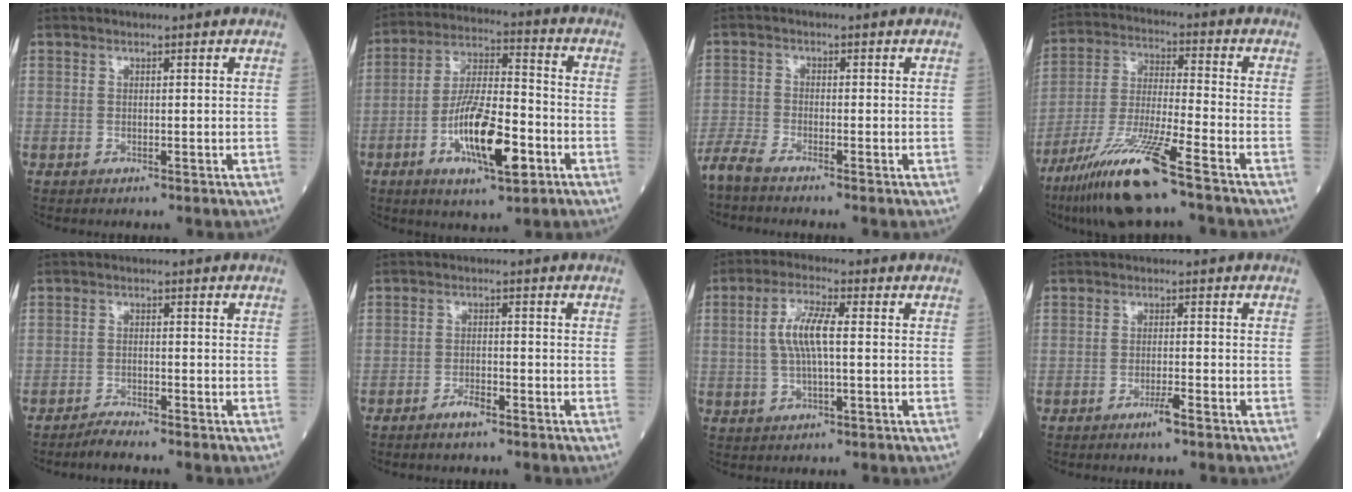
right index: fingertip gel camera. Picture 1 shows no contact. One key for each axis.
{"total": 14.2, "fx": -5.2, "fy": 3.5, "fz": 12.7, "tx": -0.237, "ty": -0.005, "tz": -0.090}
{"total": 4.2, "fx": -3.9, "fy": -0.2, "fz": 1.7, "tx": -0.035, "ty": -0.014, "tz": -0.077}
{"total": 14.4, "fx": -9.5, "fy": 0.1, "fz": 10.8, "tx": -0.225, "ty": -0.039, "tz": -0.178}
{"total": 2.3, "fx": -2.2, "fy": -0.4, "fz": 0.5, "tx": -0.014, "ty": -0.009, "tz": -0.043}
{"total": 2.7, "fx": -2.0, "fy": 0.6, "fz": 1.7, "tx": -0.033, "ty": 0.000, "tz": -0.036}
{"total": 6.3, "fx": 0.5, "fy": 1.2, "fz": 6.2, "tx": -0.133, "ty": 0.009, "tz": 0.007}
{"total": 2.6, "fx": -1.7, "fy": -0.1, "fz": 2.0, "tx": -0.038, "ty": -0.004, "tz": -0.031}